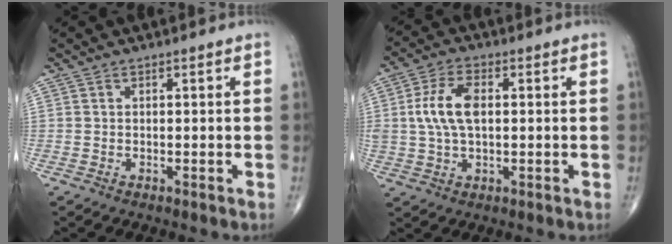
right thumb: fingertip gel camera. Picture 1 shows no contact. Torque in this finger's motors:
{"motor_torque": [0.13, 0.05, 0.99, 0.33, 0.10]}